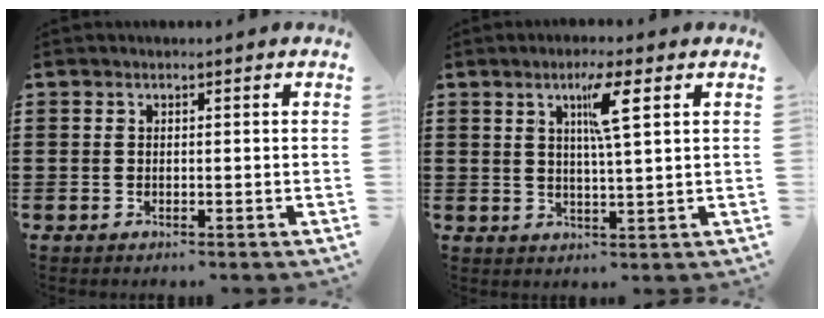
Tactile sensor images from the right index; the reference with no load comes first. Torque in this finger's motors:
{"motor_torque": [0.11, 0.08, 0.42, 0.10]}